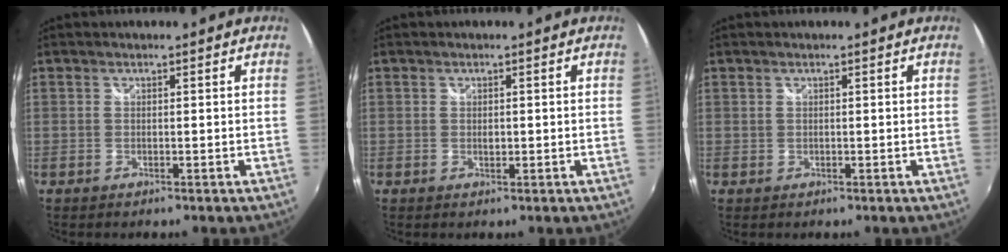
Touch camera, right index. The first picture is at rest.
{"total": 1.0, "force": [-0.1, 0.7, 0.8], "torque": [-0.012, -0.001, -0.002]}
{"total": 0.0}